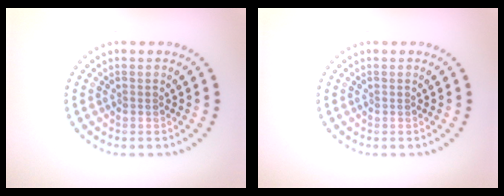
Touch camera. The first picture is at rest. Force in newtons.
{"total": 0.0}